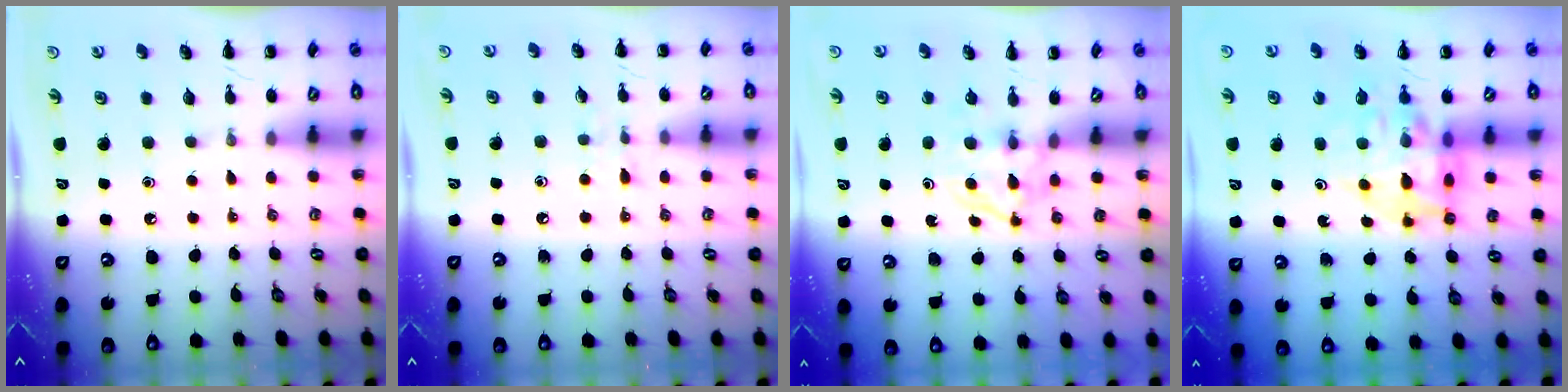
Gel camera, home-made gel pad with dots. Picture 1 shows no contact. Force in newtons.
{"total": 4.6, "press": 4.2, "slide": 2.0}
{"total": 4.5, "press": 4.5, "slide": 0.7}
{"total": 12.1, "press": 11.5, "slide": 3.7}